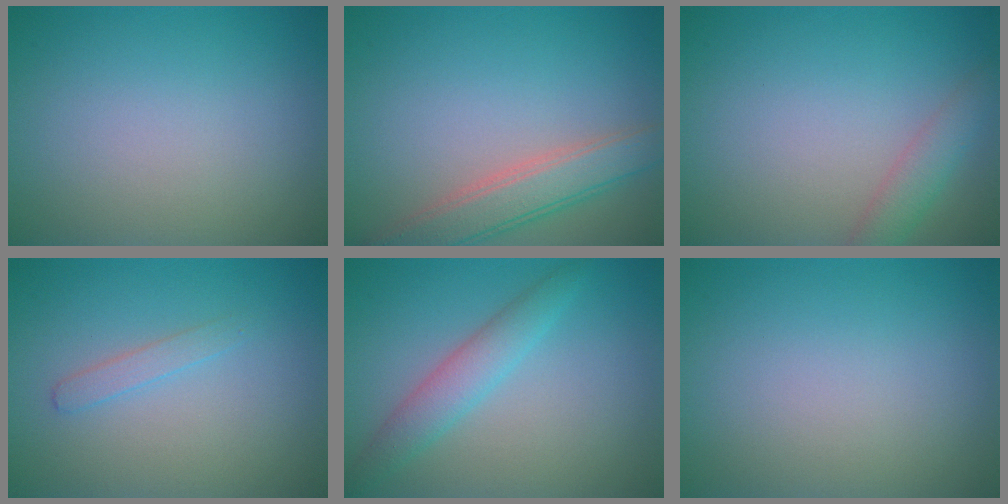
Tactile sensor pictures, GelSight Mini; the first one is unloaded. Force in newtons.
{"total": 4.1, "press": 4.1, "slide": 0.2}
{"total": 2.3, "press": 2.3, "slide": 0.1}
{"total": 1.2, "press": 1.2, "slide": 0.0}
{"total": 3.0, "press": 3.0, "slide": 0.1}
{"total": 0.0}